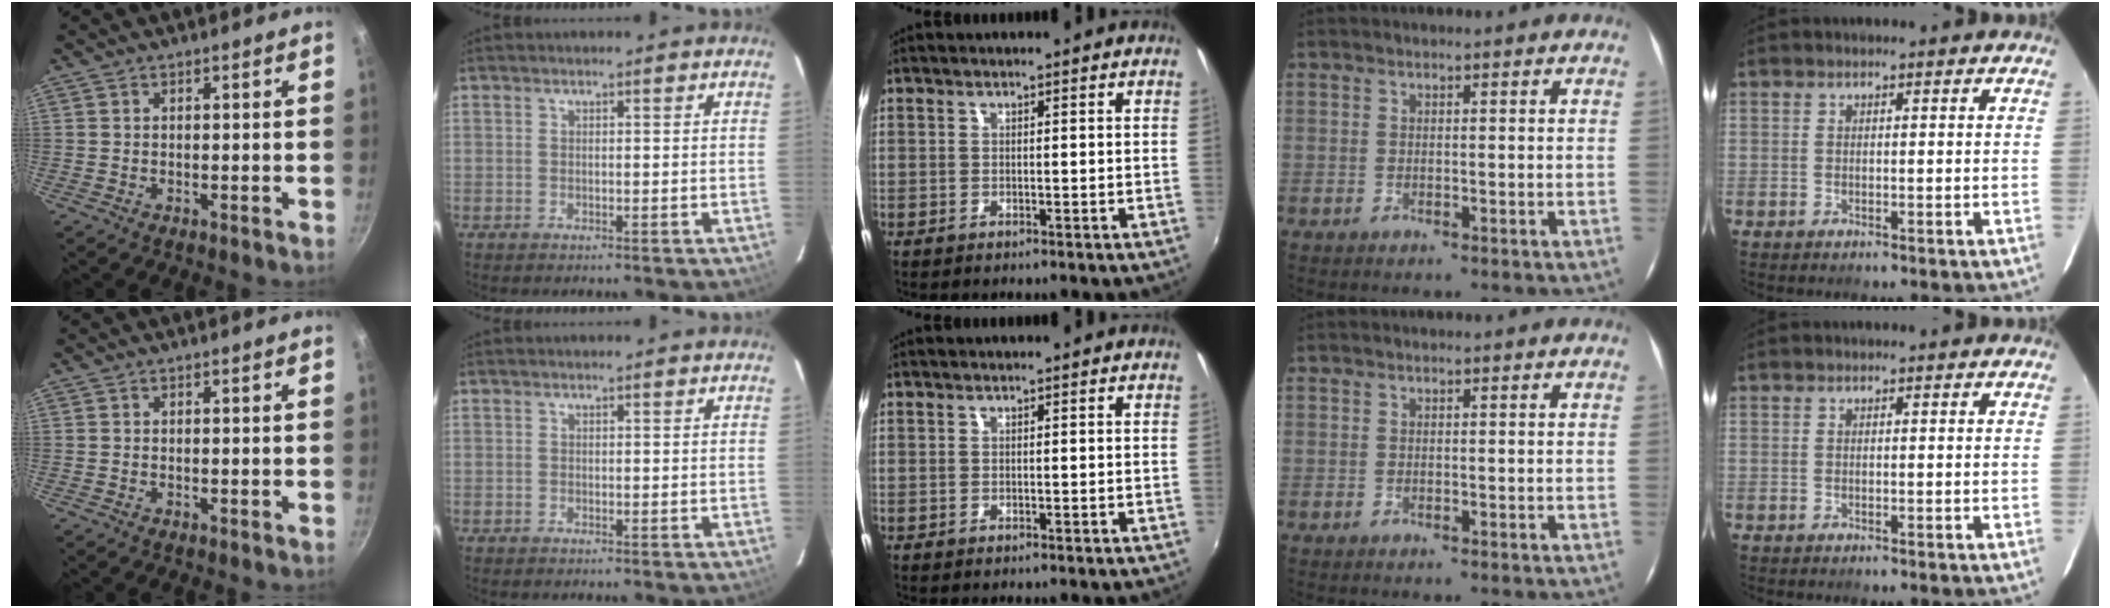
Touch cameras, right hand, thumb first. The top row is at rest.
{}